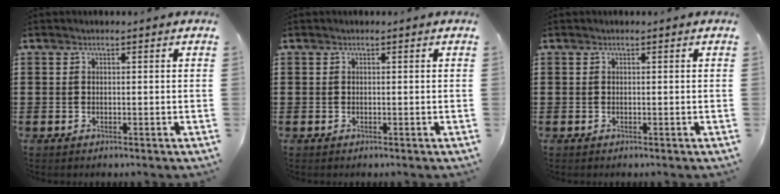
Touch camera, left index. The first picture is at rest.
{"total": 0.0}
{"total": 0.0}